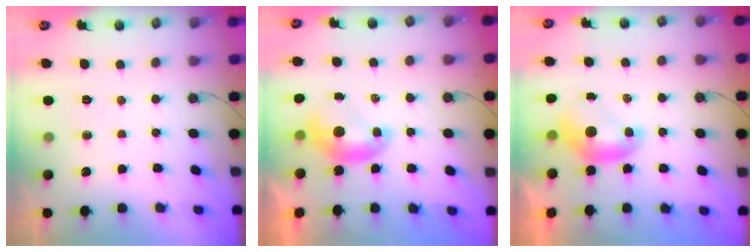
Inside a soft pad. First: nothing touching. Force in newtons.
{"total": 0.0}
{"total": 0.0}